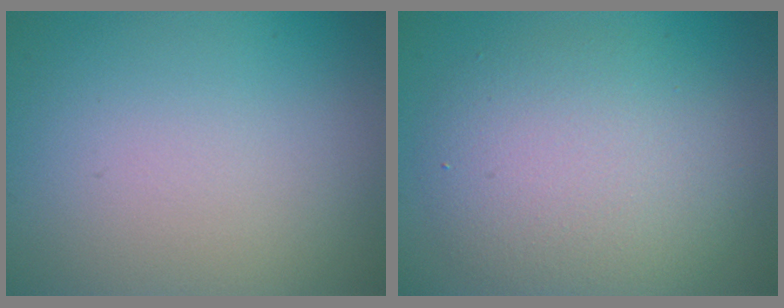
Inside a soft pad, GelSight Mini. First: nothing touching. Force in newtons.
{"total": 5.7, "press": 5.7, "slide": 0.3}